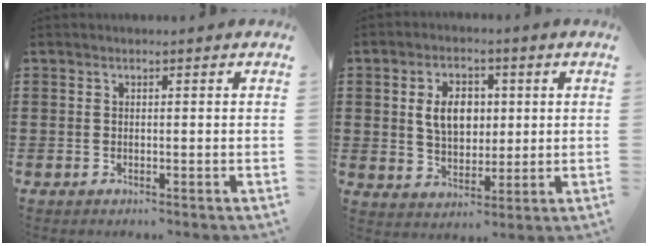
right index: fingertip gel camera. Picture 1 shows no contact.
{"total": 6.5, "force": [0.9, 4.5, 4.6], "torque": [-0.094, 0.007, 0.008]}